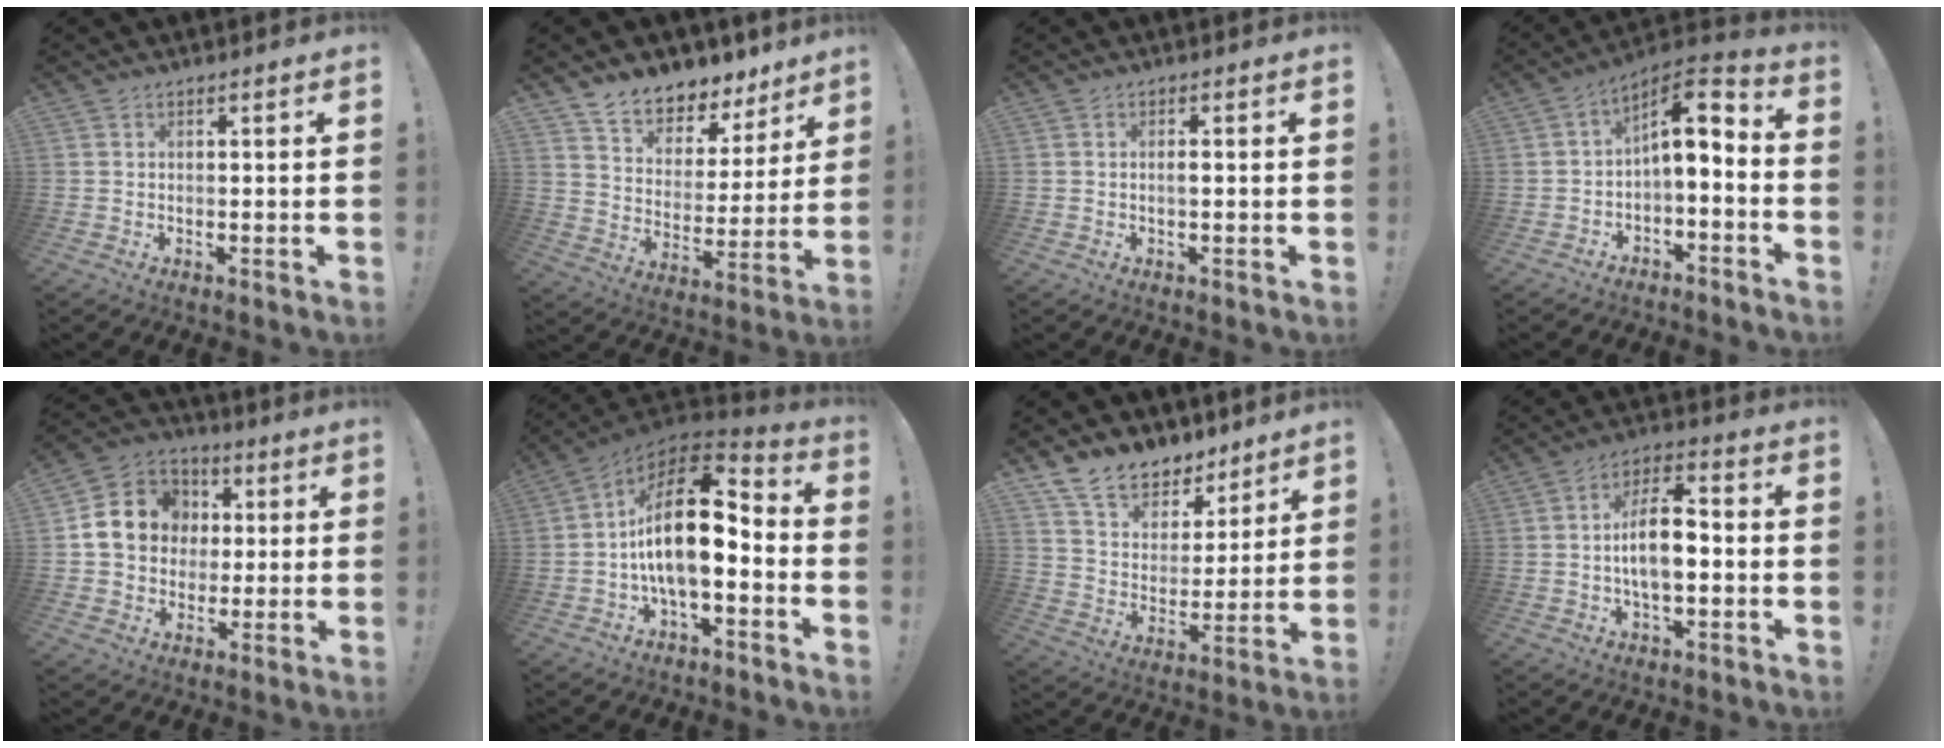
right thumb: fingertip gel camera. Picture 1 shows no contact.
{"total": 8.6, "force": [7.5, 4.0, 1.5], "torque": [-0.036, -0.071, 0.138]}
{"total": 1.4, "force": [-0.4, 0.3, 1.3], "torque": [-0.016, 0.000, -0.009]}
{"total": 8.2, "force": [0.2, 3.5, 7.4], "torque": [-0.099, -0.009, 0.003]}
{"total": 13.7, "force": [1.5, 12.3, 5.8], "torque": [-0.082, 0.013, 0.042]}
{"total": 18.7, "force": [-0.2, 8.9, 16.5], "torque": [-0.284, 0.008, -0.001]}
{"total": 12.5, "force": [10.0, 6.6, 3.7], "torque": [-0.083, -0.069, 0.190]}
{"total": 10.9, "force": [-1.8, 5.0, 9.5], "torque": [-0.165, 0.011, -0.033]}